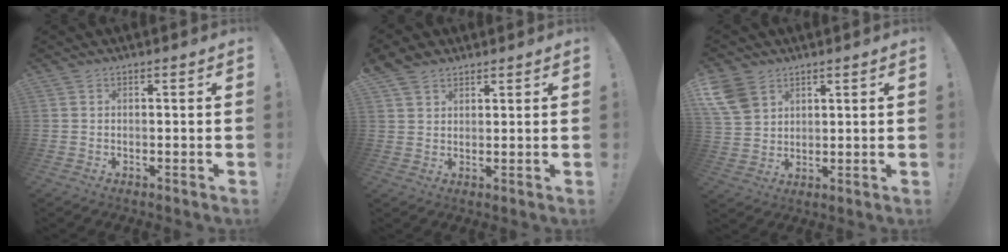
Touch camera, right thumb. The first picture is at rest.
{"total": 5.0, "force": [3.6, 3.1, 1.5], "torque": [-0.032, -0.011, 0.072]}
{"total": 9.2, "force": [5.3, 6.4, 3.7], "torque": [-0.077, -0.020, 0.110]}